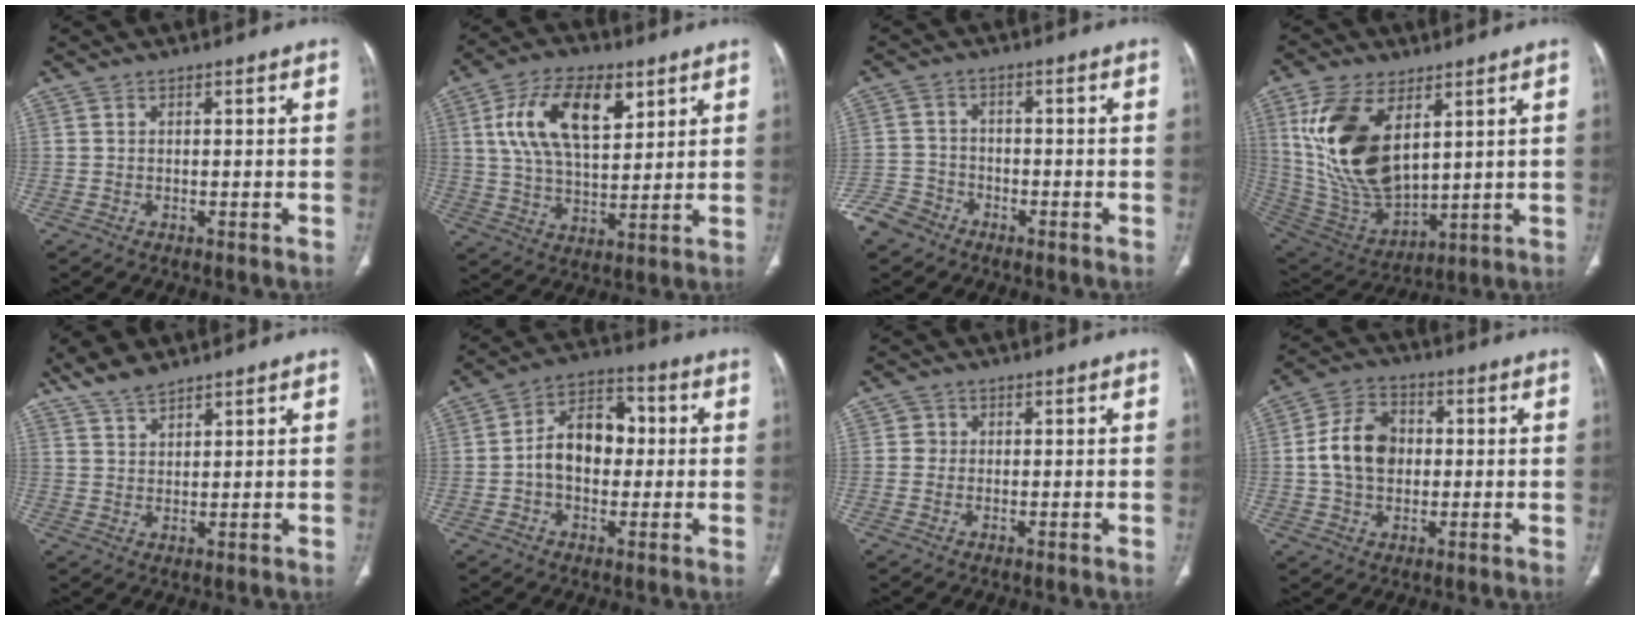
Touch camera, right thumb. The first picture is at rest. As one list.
[{"total": 16.1, "force": [6.2, 8.4, 12.3], "torque": [-0.205, -0.011, 0.116]}, {"total": 6.4, "force": [-4.4, 4.3, 1.4], "torque": [-0.021, 0.022, -0.091]}, {"total": 20.0, "force": [6.6, 10.7, 15.5], "torque": [-0.290, -0.032, 0.142]}, {"total": 4.9, "force": [4.3, 1.4, 2.0], "torque": [-0.037, -0.013, 0.088]}, {"total": 11.3, "force": [-0.1, 7.7, 8.2], "torque": [-0.110, 0.032, -0.011]}, {"total": 1.5, "force": [0.1, 1.5, 0.1], "torque": [0.008, 0.004, -0.001]}, {"total": 10.9, "force": [0.4, 8.1, 7.3], "torque": [-0.115, 0.017, 0.002]}]